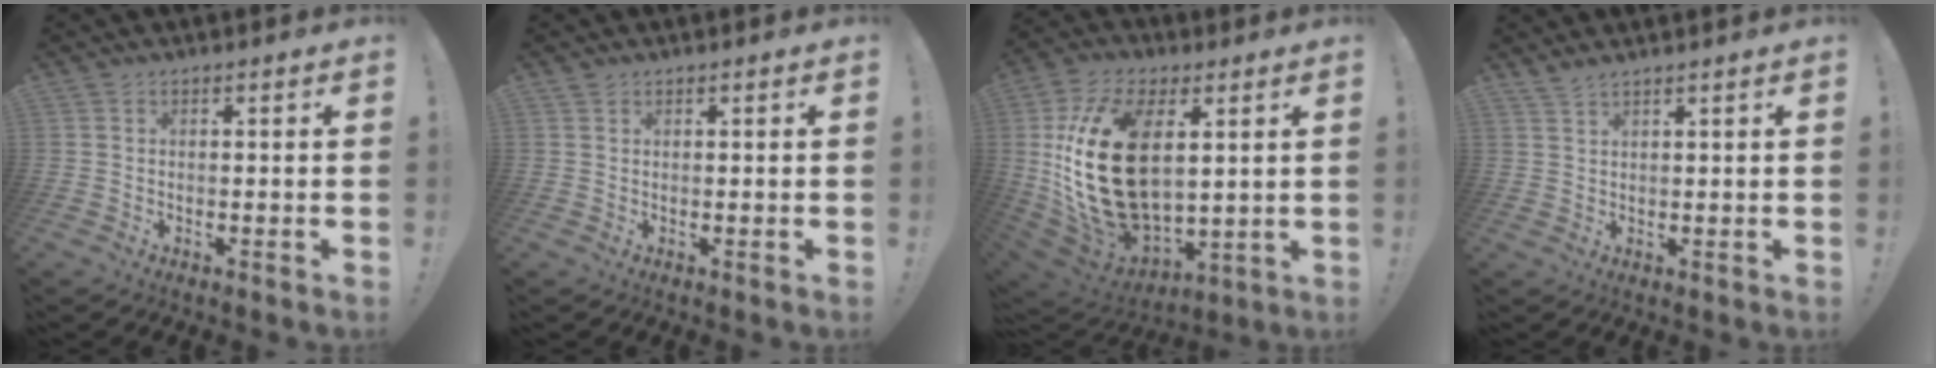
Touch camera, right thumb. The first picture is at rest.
{"total": 0.6, "force": [0.5, 0.2, 0.1], "torque": [-0.001, -0.001, 0.009]}
{"total": 27.4, "force": [4.7, 16.4, 21.4], "torque": [-0.437, -0.029, 0.090]}
{"total": 2.1, "force": [1.9, -0.2, 0.9], "torque": [-0.026, -0.009, 0.035]}